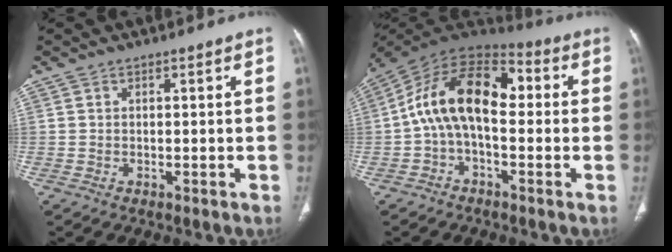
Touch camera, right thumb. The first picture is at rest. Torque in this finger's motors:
{"motor_torque": [2.14, 2.14, 1.29, -1.14, 0.23]}